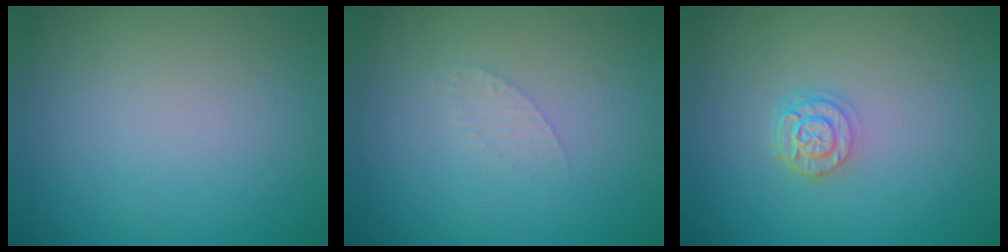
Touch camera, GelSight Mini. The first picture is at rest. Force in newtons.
{"total": 1.0, "press": 1.0, "slide": 0.1}
{"total": 2.3, "press": 1.9, "slide": 1.4}